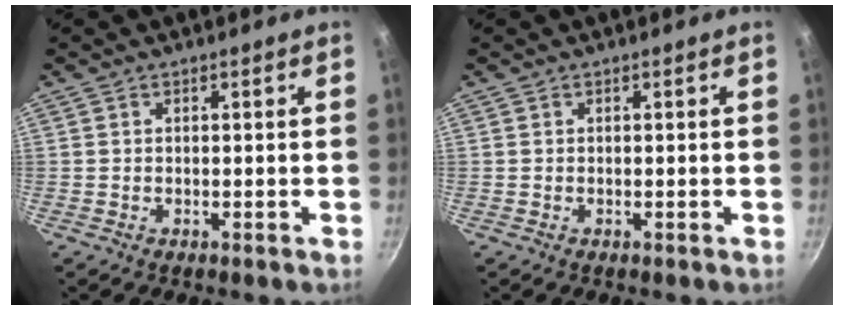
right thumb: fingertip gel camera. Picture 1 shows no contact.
{"total": 0.0}